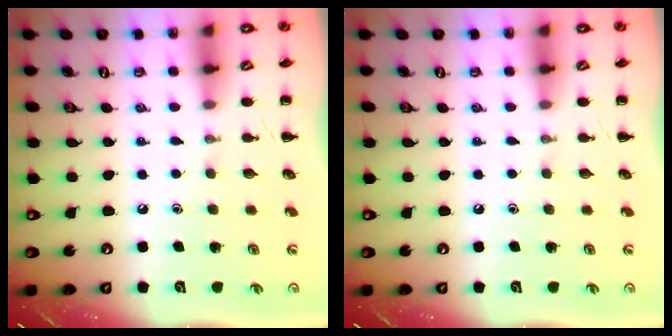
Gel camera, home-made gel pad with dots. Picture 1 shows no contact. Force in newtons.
{"total": 0.0}